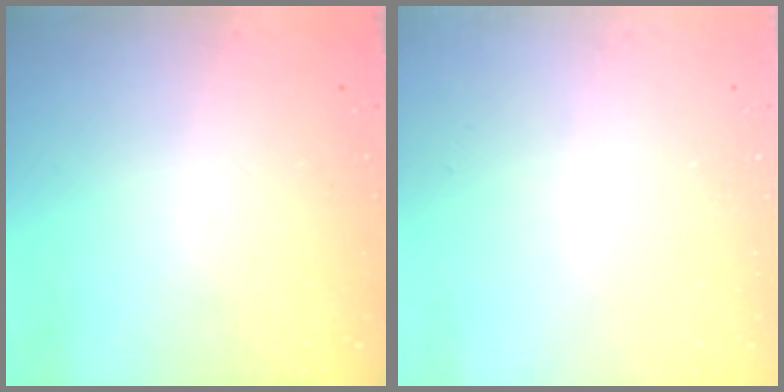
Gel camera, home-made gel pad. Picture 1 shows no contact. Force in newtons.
{"total": 0.0}